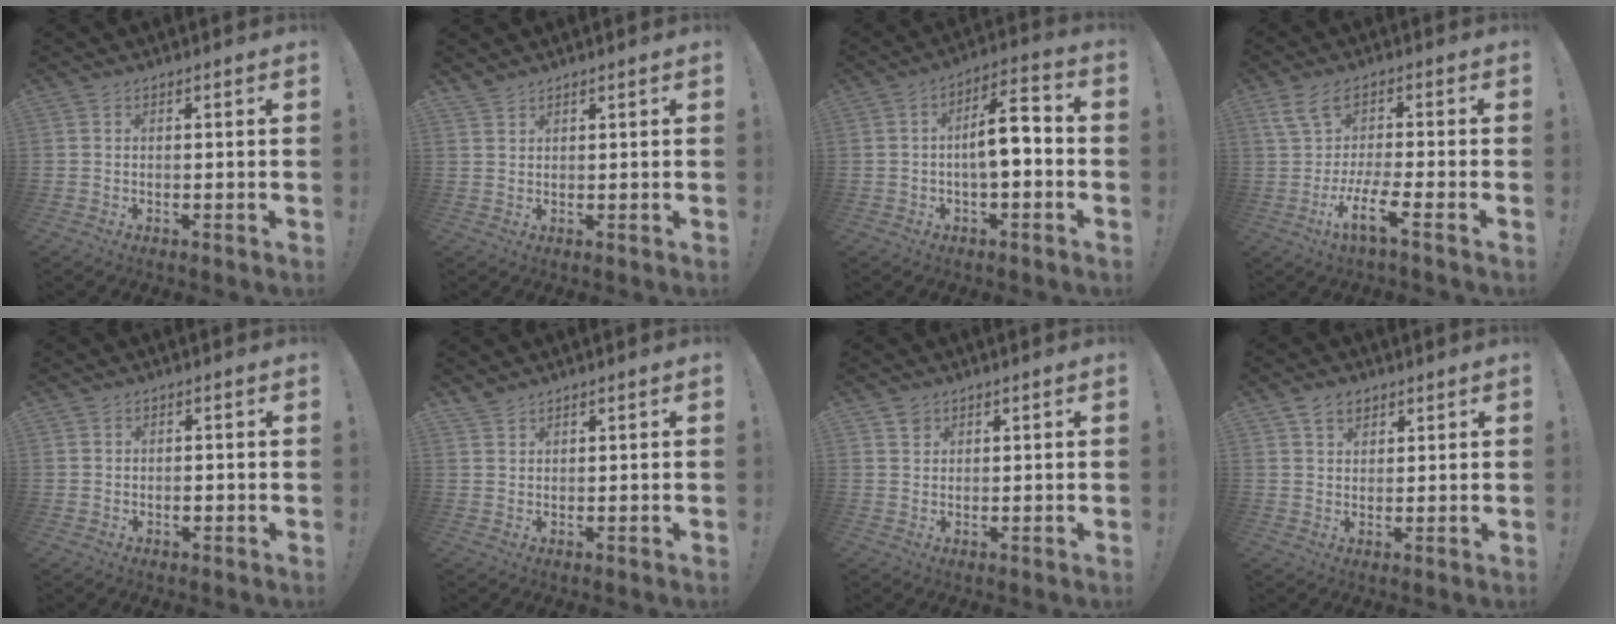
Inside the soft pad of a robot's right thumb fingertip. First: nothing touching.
{"total": 1.9, "force": [1.8, 0.5, 0.4], "torque": [-0.006, -0.012, 0.034]}
{"total": 10.2, "force": [-1.2, 3.5, 9.5], "torque": [-0.135, 0.007, -0.022]}
{"total": 10.7, "force": [-1.7, 2.4, 10.3], "torque": [-0.217, -0.005, -0.032]}
{"total": 1.9, "force": [0.4, 1.9, 0.3], "torque": [0.010, -0.010, 0.004]}
{"total": 2.5, "force": [2.3, 0.8, 0.6], "torque": [-0.010, -0.015, 0.043]}
{"total": 2.3, "force": [1.6, 1.6, 0.3], "torque": [0.009, -0.011, 0.027]}
{"total": 4.9, "force": [3.1, 3.3, 1.9], "torque": [-0.031, -0.008, 0.058]}